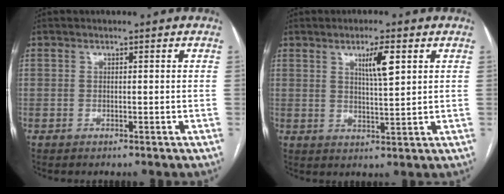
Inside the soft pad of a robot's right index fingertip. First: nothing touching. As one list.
[{"total": 5.1, "force": [2.3, 0.5, 4.5], "torque": [-0.076, -0.002, 0.040]}]